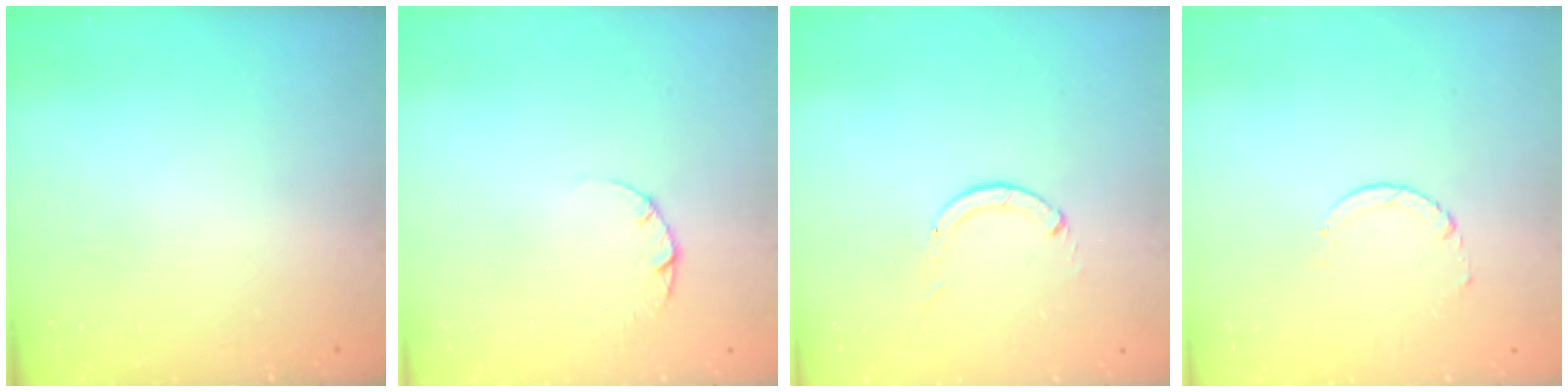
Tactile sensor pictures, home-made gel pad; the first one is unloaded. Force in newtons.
{"total": 2.2, "press": 2.2, "slide": 0.3}
{"total": 0.0}
{"total": 1.7, "press": 1.7, "slide": 0.2}